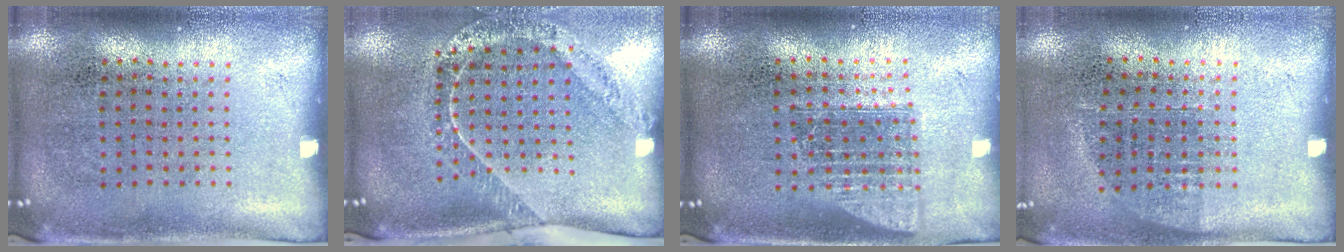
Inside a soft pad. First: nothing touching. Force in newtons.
{"total": 1.6, "press": 1.5, "slide": 0.6}
{"total": 1.6, "press": 1.2, "slide": 0.9}
{"total": 0.7, "press": 0.6, "slide": 0.3}